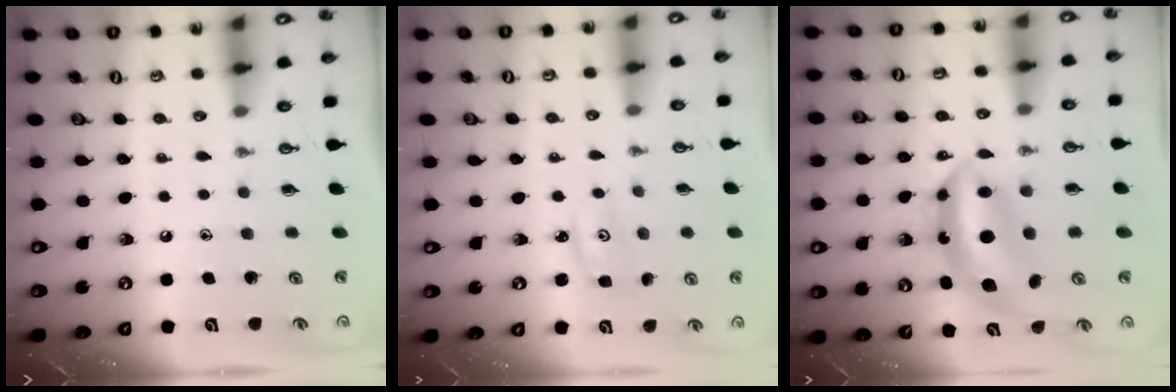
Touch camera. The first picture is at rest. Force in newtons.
{"total": 2.9, "press": 2.9, "slide": 0.2}
{"total": 8.3, "press": 8.3, "slide": 0.2}